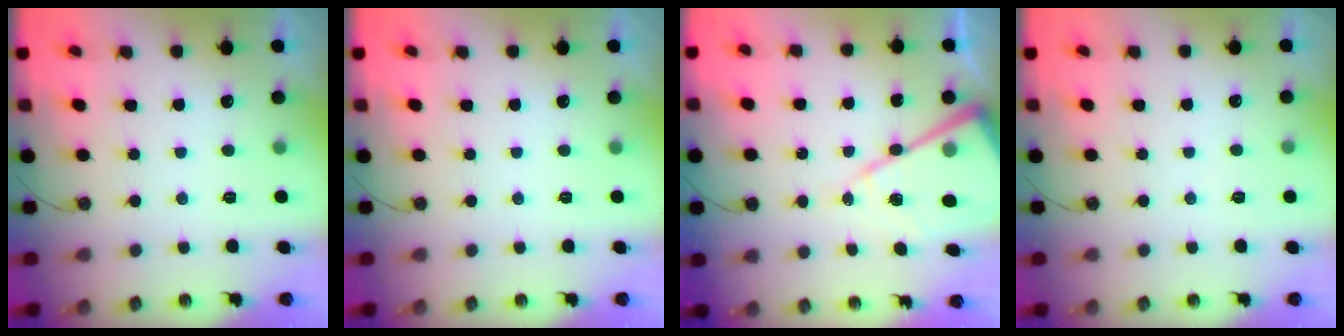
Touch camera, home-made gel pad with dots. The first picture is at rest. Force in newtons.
{"total": 0.0}
{"total": 16.8, "press": 16.8, "slide": 1.4}
{"total": 2.6, "press": 2.6, "slide": 0.5}